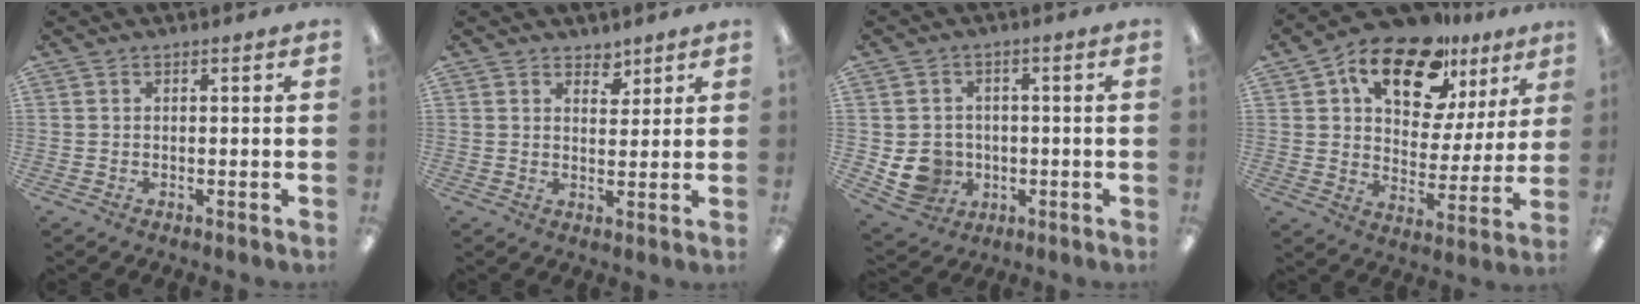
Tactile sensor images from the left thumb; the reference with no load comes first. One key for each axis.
{"total": 3.8, "fx": 3.0, "fy": 2.1, "fz": 0.8, "tx": 0.000, "ty": -0.018, "tz": 0.050}
{"total": 8.0, "fx": -1.1, "fy": 7.5, "fz": 2.5, "tx": -0.067, "ty": 0.005, "tz": -0.013}
{"total": 19.4, "fx": 12.7, "fy": 9.5, "fz": 11.1, "tx": -0.183, "ty": -0.066, "tz": 0.219}